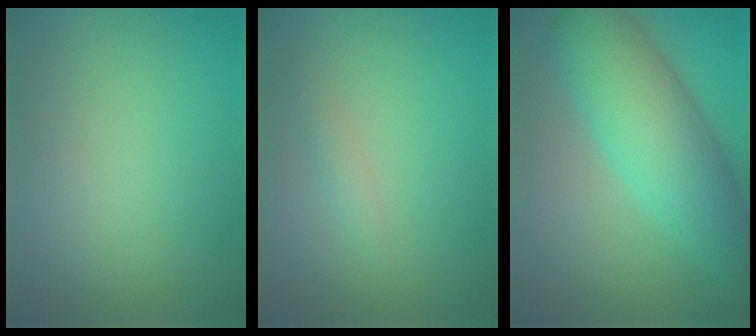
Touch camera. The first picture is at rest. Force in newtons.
{"total": 1.1, "press": 1.1, "slide": 0.0}
{"total": 8.4, "press": 8.4, "slide": 0.2}